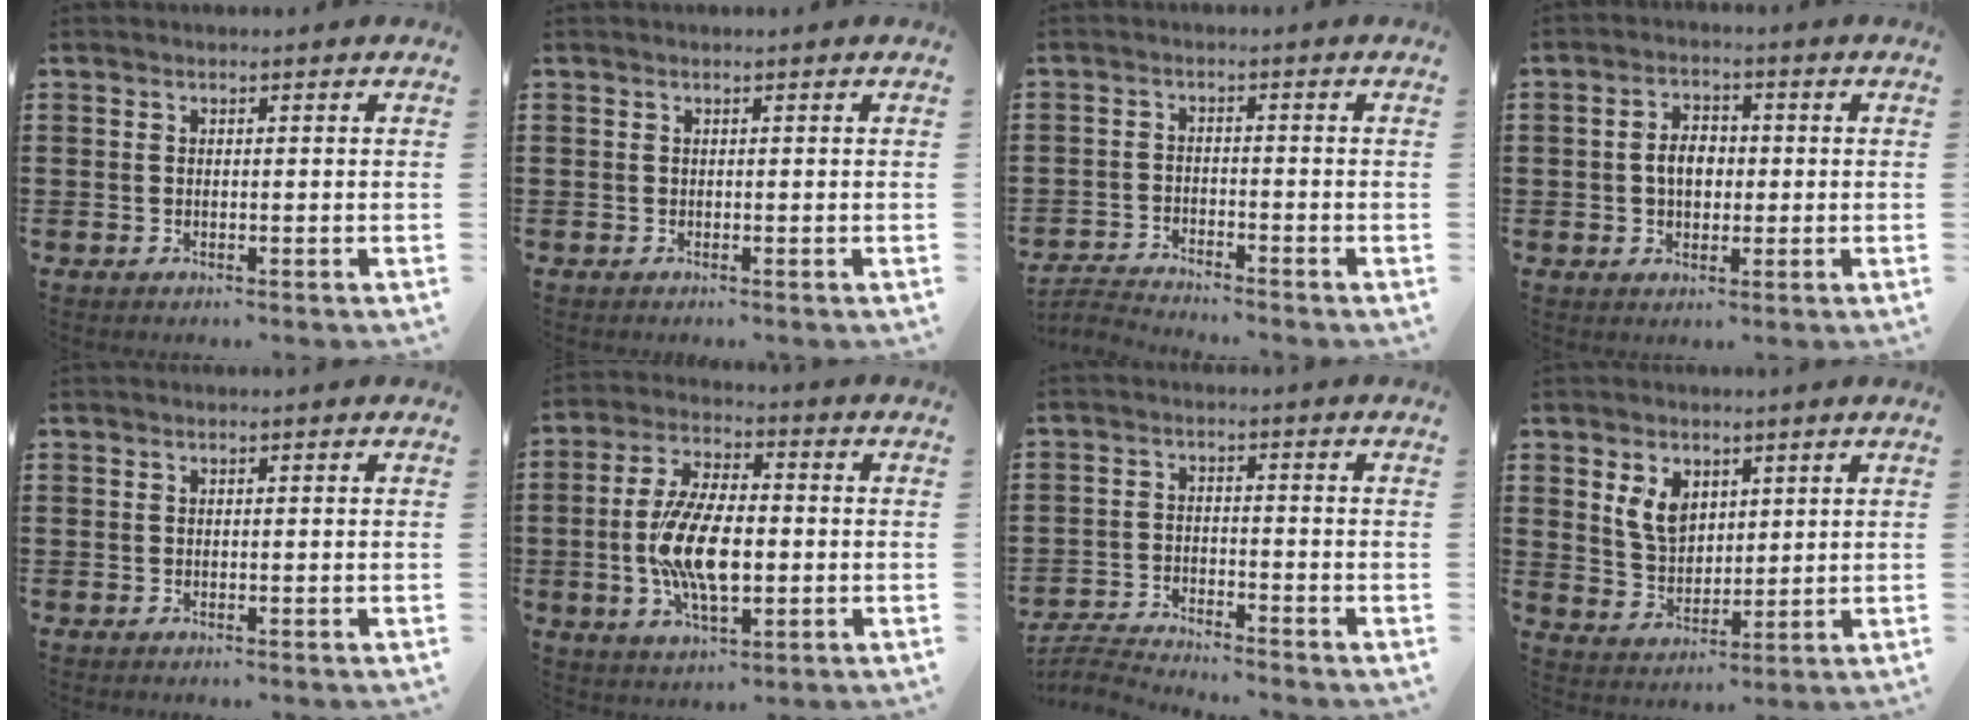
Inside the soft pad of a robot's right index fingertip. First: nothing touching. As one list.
[{"total": 0.0}, {"total": 2.7, "force": [-2.7, 0.1, -0.1], "torque": [-0.005, 0.000, -0.058]}, {"total": 4.2, "force": [-0.1, 2.7, 3.2], "torque": [-0.058, 0.007, -0.007]}, {"total": 0.0}, {"total": 11.0, "force": [-1.4, 4.9, 9.8], "torque": [-0.207, -0.003, -0.026]}, {"total": 3.6, "force": [-3.6, 0.1, 0.2], "torque": [-0.016, 0.001, -0.079]}, {"total": 6.0, "force": [2.7, 4.1, 3.5], "torque": [-0.090, 0.009, 0.048]}]